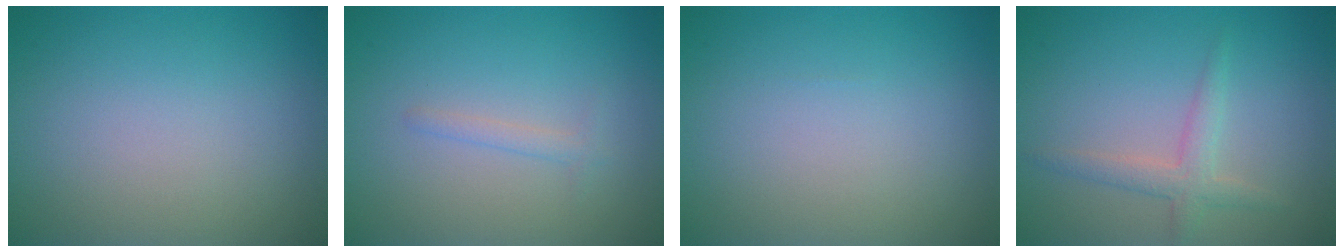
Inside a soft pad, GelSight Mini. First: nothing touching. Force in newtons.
{"total": 1.0, "press": 1.0, "slide": 0.0}
{"total": 0.0}
{"total": 2.2, "press": 2.2, "slide": 0.0}